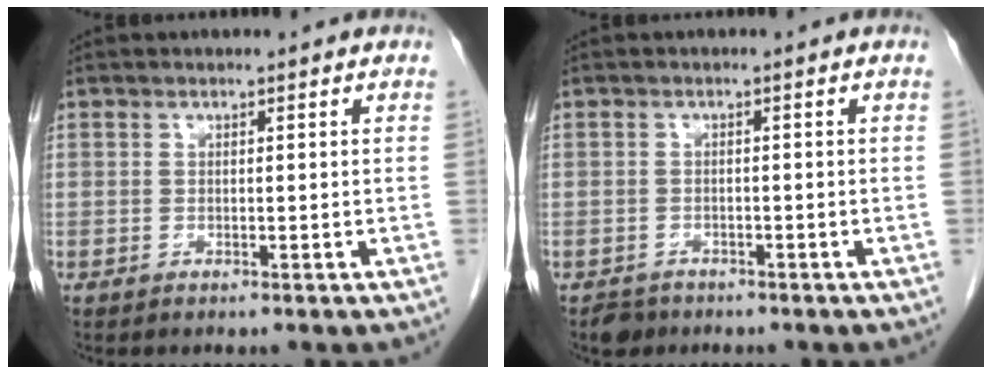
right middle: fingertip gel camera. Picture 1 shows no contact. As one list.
[{"total": 2.1, "force": [-1.6, 1.2, 0.4], "torque": [-0.011, 0.002, -0.024]}]